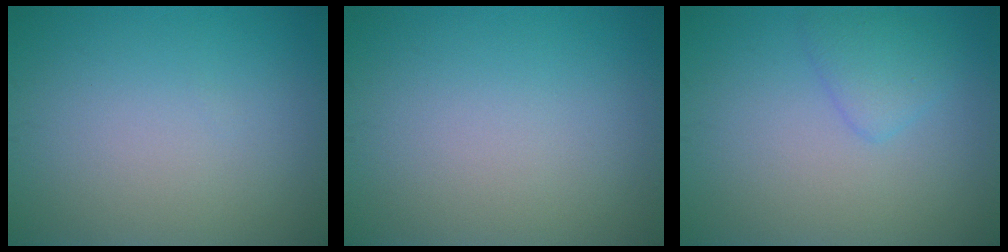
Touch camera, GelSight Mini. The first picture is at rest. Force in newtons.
{"total": 0.0}
{"total": 2.0, "press": 2.0, "slide": 0.2}